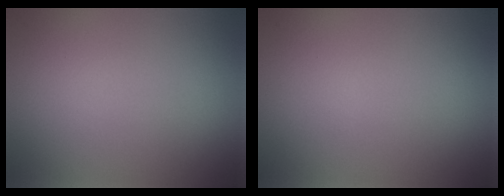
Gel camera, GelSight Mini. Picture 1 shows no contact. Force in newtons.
{"total": 0.0}